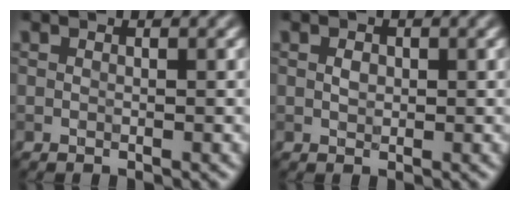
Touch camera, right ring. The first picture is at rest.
{"total": 1.0, "force": [0.1, 0.7, 0.6], "torque": [-0.012, 0.000, 0.003]}